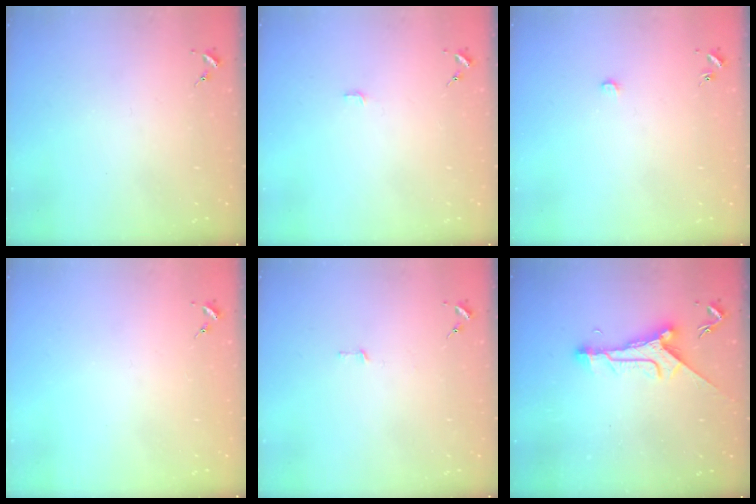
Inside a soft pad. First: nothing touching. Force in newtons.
{"total": 3.2, "press": 3.2, "slide": 0.1}
{"total": 3.8, "press": 3.8, "slide": 0.4}
{"total": 0.0}
{"total": 2.8, "press": 2.8, "slide": 0.2}
{"total": 9.9, "press": 9.9, "slide": 0.2}